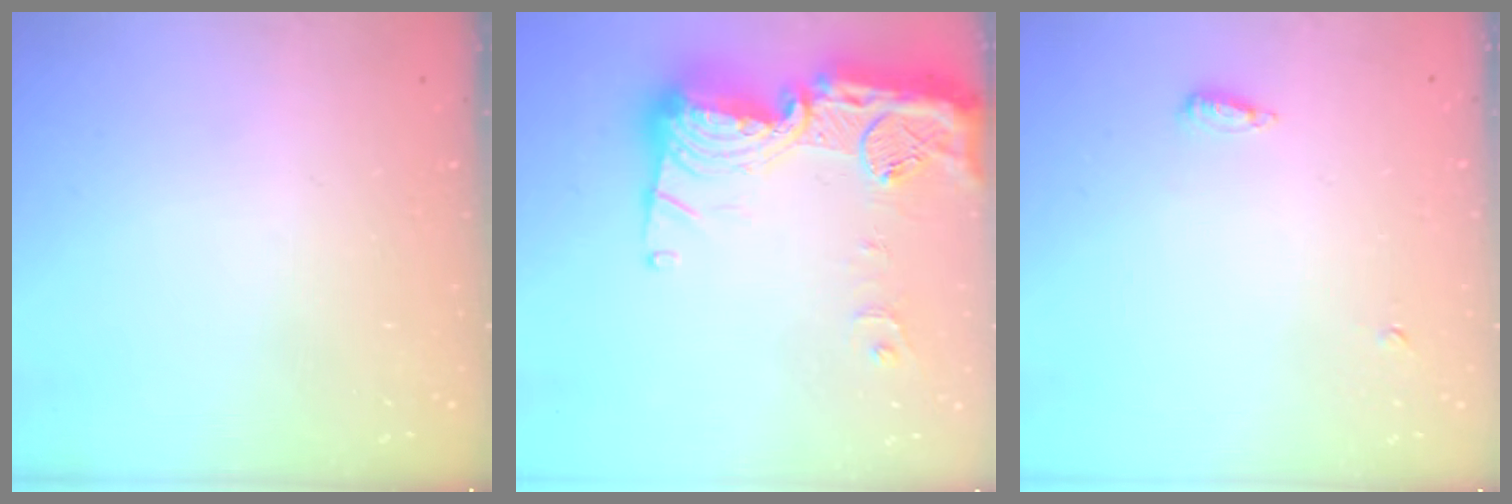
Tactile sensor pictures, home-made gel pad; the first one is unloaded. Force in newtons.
{"total": 23.2, "press": 23.1, "slide": 2.1}
{"total": 8.9, "press": 6.0, "slide": 6.5}